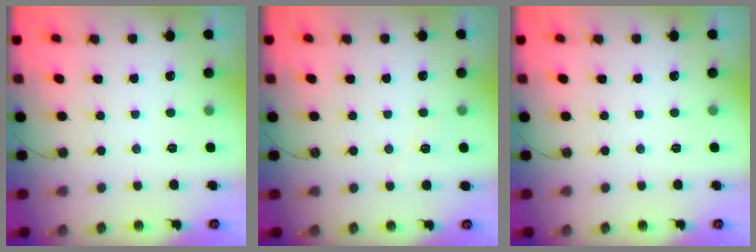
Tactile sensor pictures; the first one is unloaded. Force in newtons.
{"total": 5.3, "press": 5.0, "slide": 1.7}
{"total": 0.0}